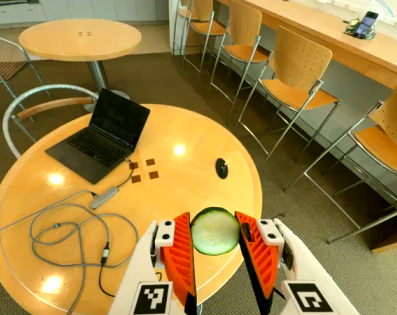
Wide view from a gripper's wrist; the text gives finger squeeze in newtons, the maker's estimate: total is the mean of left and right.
{"total": 10.6, "left": 10.5, "right": 10.8}